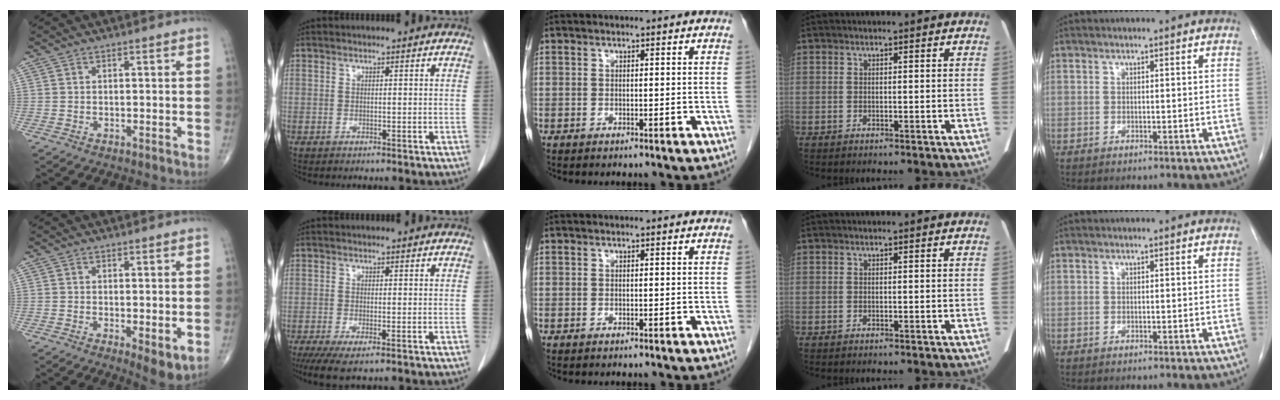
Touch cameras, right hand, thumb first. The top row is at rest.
{"thumb": {"total": 4.7, "force": [-0.6, 1.6, 4.4], "torque": [-0.068, -0.018, -0.009]}, "index": {"total": 4.2, "force": [-2.6, 0.9, 3.2], "torque": [-0.056, -0.013, -0.043]}}